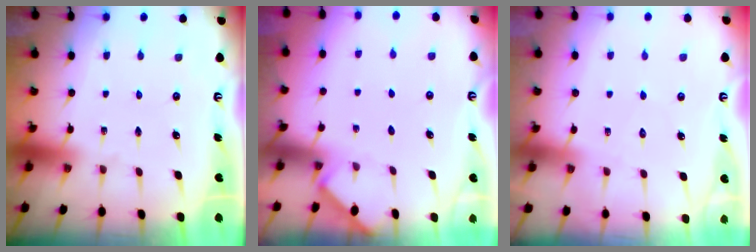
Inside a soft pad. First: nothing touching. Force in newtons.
{"total": 3.1, "press": 3.0, "slide": 0.3}
{"total": 6.1, "press": 6.1, "slide": 0.9}